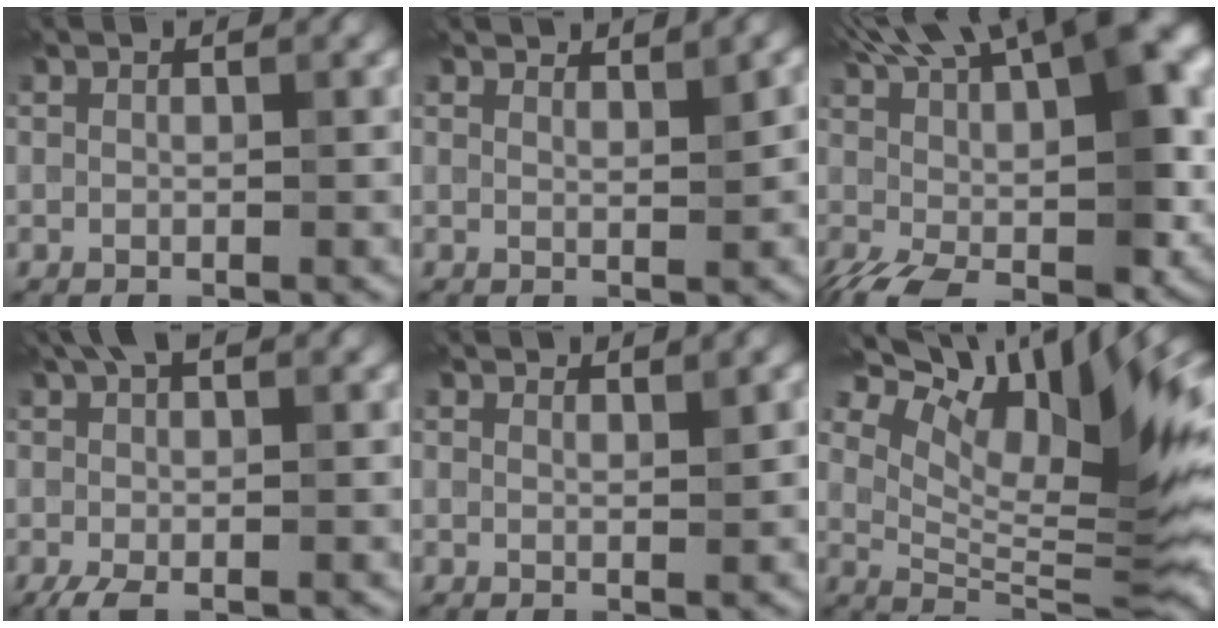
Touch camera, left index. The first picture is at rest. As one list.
[{"total": 2.5, "force": [2.4, 0.1, 0.8], "torque": [-0.014, 0.005, 0.038]}, {"total": 14.9, "force": [2.9, 6.1, 13.2], "torque": [-0.240, 0.004, 0.057]}, {"total": 3.1, "force": [-0.3, 0.7, 3.0], "torque": [-0.067, 0.003, -0.010]}, {"total": 1.4, "force": [1.3, -0.2, 0.3], "torque": [-0.007, 0.001, 0.018]}, {"total": 16.0, "force": [9.2, 5.0, 12.1], "torque": [-0.190, 0.040, 0.153]}]